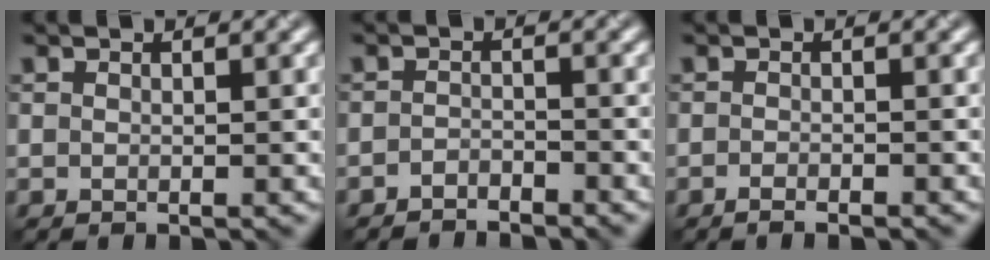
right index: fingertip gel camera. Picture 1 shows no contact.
{"total": 1.7, "force": [-1.7, -0.1, -0.4], "torque": [0.001, 0.002, -0.030]}
{"total": 1.4, "force": [-1.2, 0.1, 0.7], "torque": [-0.014, 0.006, -0.020]}